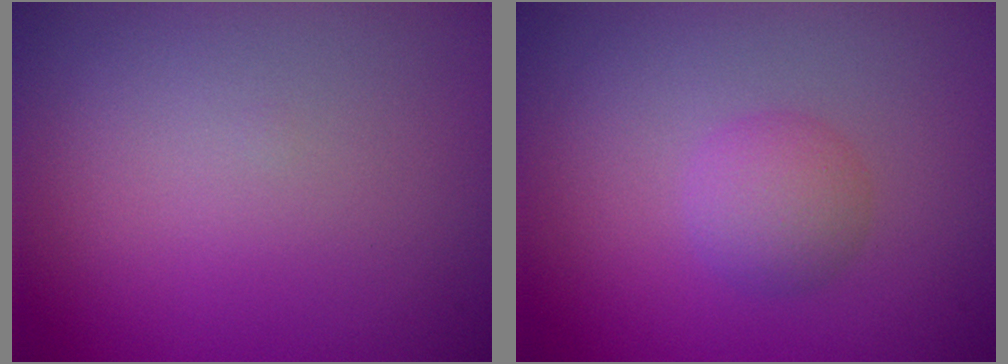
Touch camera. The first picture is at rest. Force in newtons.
{"total": 2.5, "press": 2.5, "slide": 0.1}